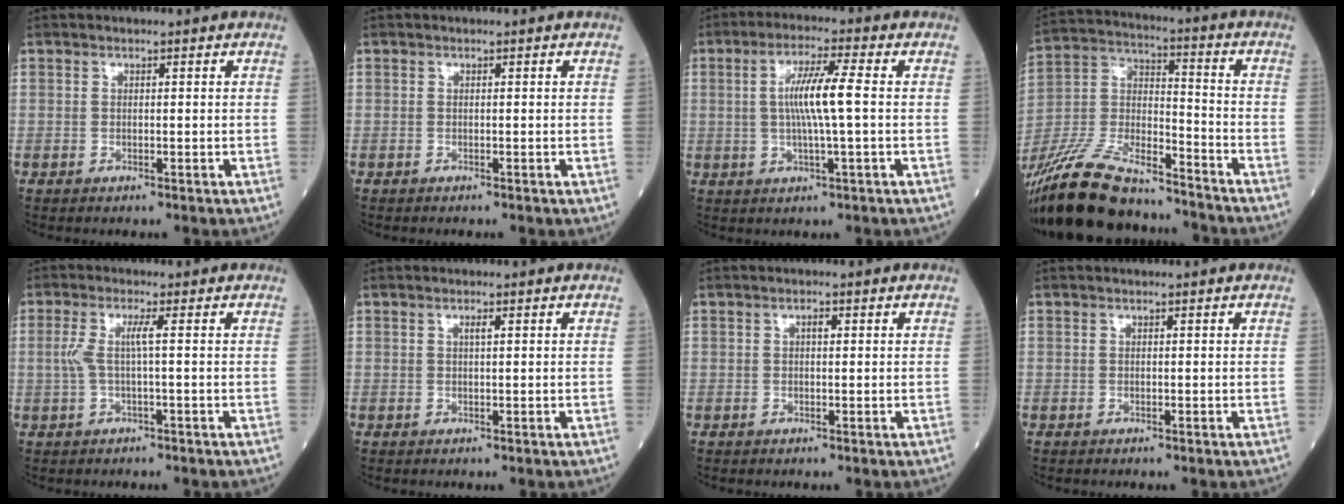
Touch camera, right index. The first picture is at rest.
{"total": 0.0}
{"total": 7.4, "force": [0.4, -0.1, 7.4], "torque": [-0.140, 0.003, 0.005]}
{"total": 22.9, "force": [-19.9, 5.1, 10.0], "torque": [-0.236, -0.020, -0.351]}
{"total": 3.2, "force": [0.1, -0.1, 3.2], "torque": [-0.077, 0.008, 0.003]}
{"total": 0.8, "force": [0.3, 0.0, 0.8], "torque": [-0.017, 0.002, 0.005]}
{"total": 0.9, "force": [0.2, 0.4, 0.8], "torque": [-0.014, 0.003, 0.002]}
{"total": 0.0}